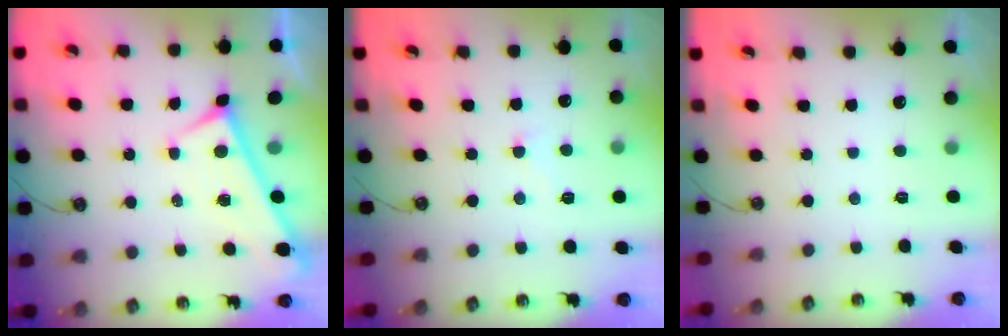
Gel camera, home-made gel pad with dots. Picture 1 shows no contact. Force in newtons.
{"total": 1.5, "press": 1.4, "slide": 0.6}
{"total": 0.0}